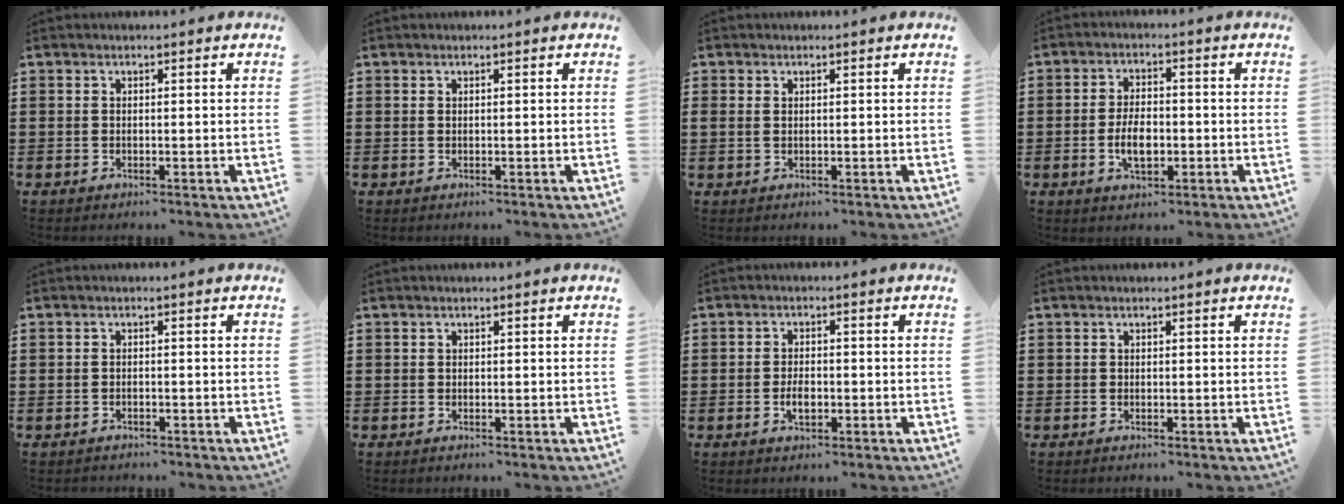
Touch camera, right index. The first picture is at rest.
{"total": 0.0}
{"total": 0.8, "force": [0.3, 0.4, 0.6], "torque": [-0.014, 0.003, 0.005]}
{"total": 5.2, "force": [-1.1, 2.7, 4.3], "torque": [-0.082, 0.000, -0.023]}
{"total": 0.8, "force": [-0.7, 0.3, 0.0], "torque": [-0.002, 0.001, -0.016]}
{"total": 0.0}
{"total": 2.9, "force": [-0.7, 1.4, 2.4], "torque": [-0.053, 0.001, -0.016]}
{"total": 0.0}